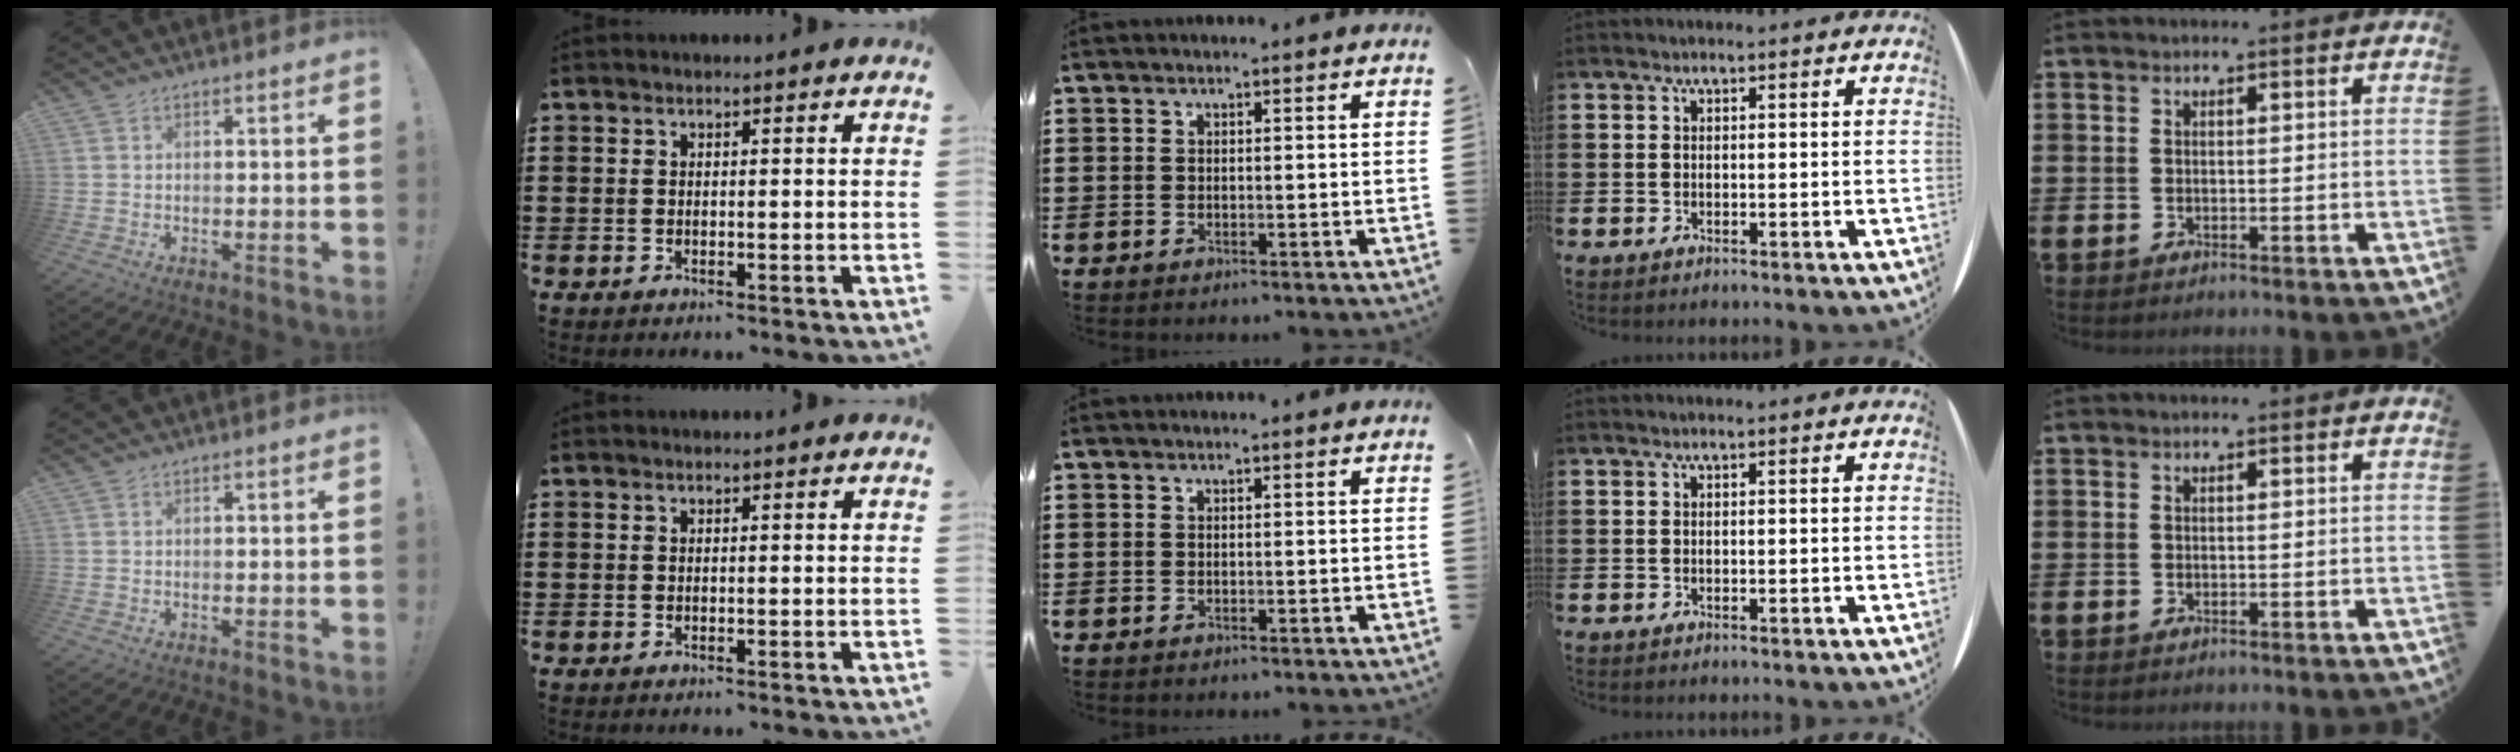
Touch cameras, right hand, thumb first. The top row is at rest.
{}